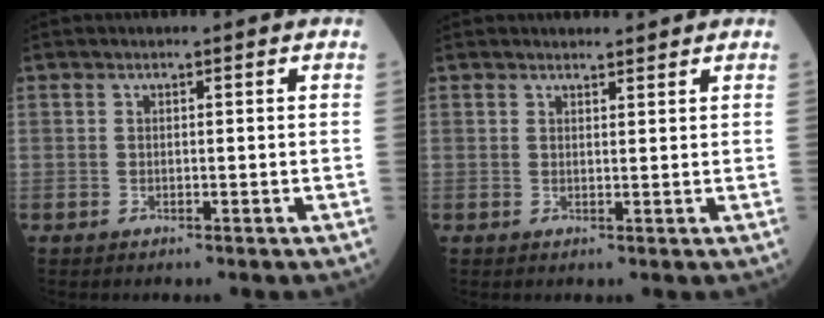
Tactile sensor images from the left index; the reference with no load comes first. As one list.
[{"total": 2.2, "force": [2.1, 0.4, 0.3], "torque": [-0.008, 0.004, 0.030]}]